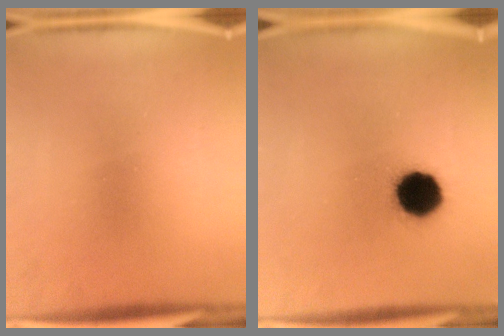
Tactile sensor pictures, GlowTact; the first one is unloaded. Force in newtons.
{"total": 12.1}